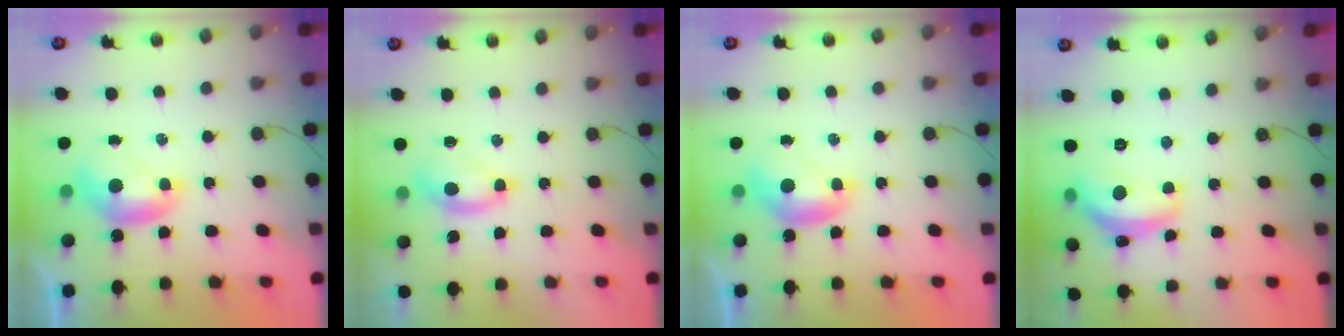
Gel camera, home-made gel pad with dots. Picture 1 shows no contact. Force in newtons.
{"total": 2.1, "press": 2.0, "slide": 0.7}
{"total": 0.0}
{"total": 8.3, "press": 8.3, "slide": 0.5}